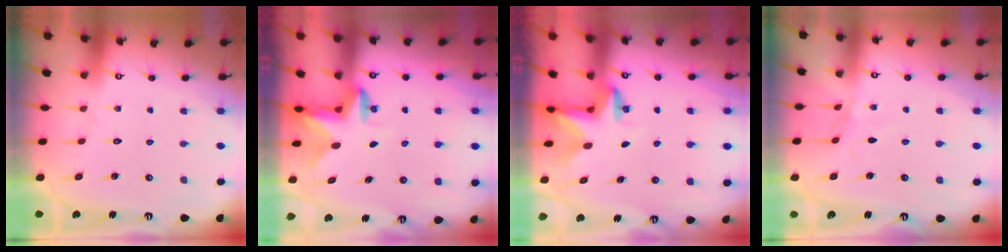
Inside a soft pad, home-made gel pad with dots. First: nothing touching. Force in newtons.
{"total": 2.7, "press": 2.6, "slide": 0.5}
{"total": 2.8, "press": 2.8, "slide": 0.2}
{"total": 2.2, "press": 2.2, "slide": 0.3}